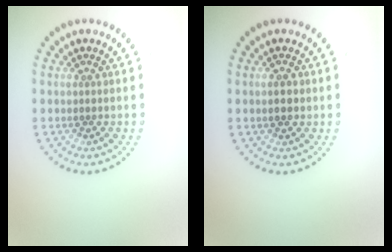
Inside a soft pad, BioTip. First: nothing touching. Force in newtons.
{"total": 2.2, "press": 2.2, "slide": 0.2}